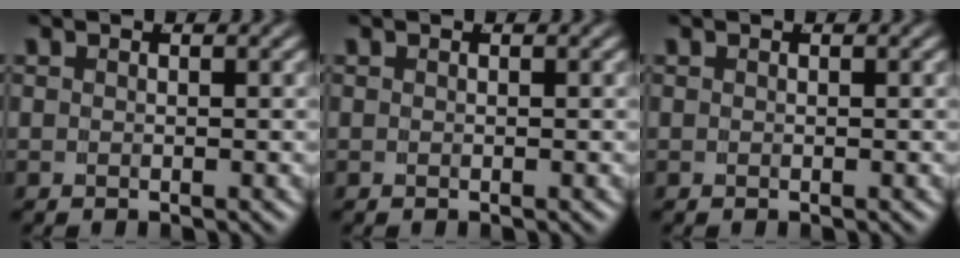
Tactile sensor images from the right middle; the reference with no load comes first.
{"total": 0.0}
{"total": 0.0}